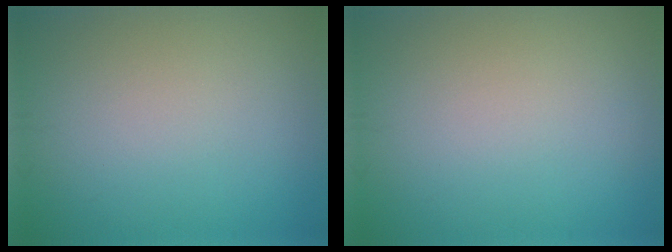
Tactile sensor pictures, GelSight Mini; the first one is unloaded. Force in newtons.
{"total": 0.0}